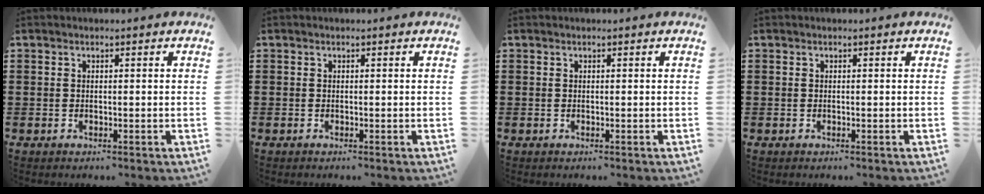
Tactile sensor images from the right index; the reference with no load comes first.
{"total": 0.0}
{"total": 0.0}
{"total": 0.0}